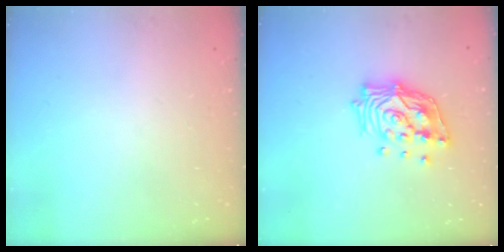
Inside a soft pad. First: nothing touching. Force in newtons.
{"total": 18.2, "press": 18.0, "slide": 2.7}